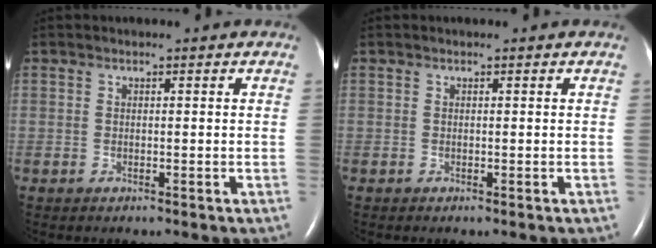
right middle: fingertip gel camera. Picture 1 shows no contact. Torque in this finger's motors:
{"motor_torque": [0.05, 0.05, 0.00, 0.01]}